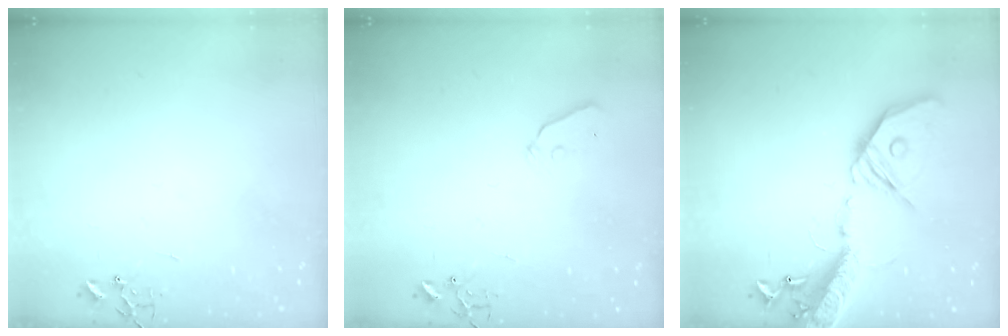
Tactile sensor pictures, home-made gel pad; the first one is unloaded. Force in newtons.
{"total": 4.5, "press": 4.4, "slide": 0.7}
{"total": 25.2, "press": 24.7, "slide": 4.9}